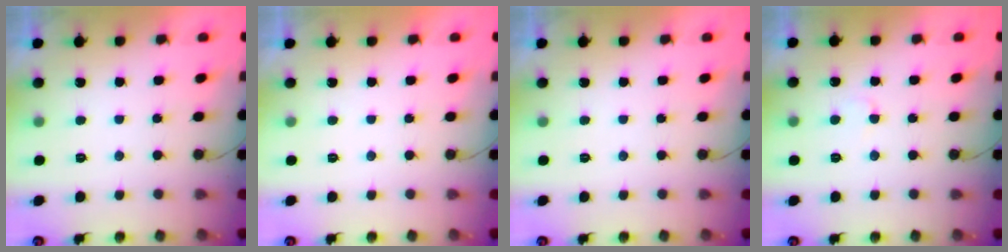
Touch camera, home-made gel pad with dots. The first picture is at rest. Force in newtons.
{"total": 1.8, "press": 1.8, "slide": 0.0}
{"total": 0.0}
{"total": 3.0, "press": 3.0, "slide": 0.3}